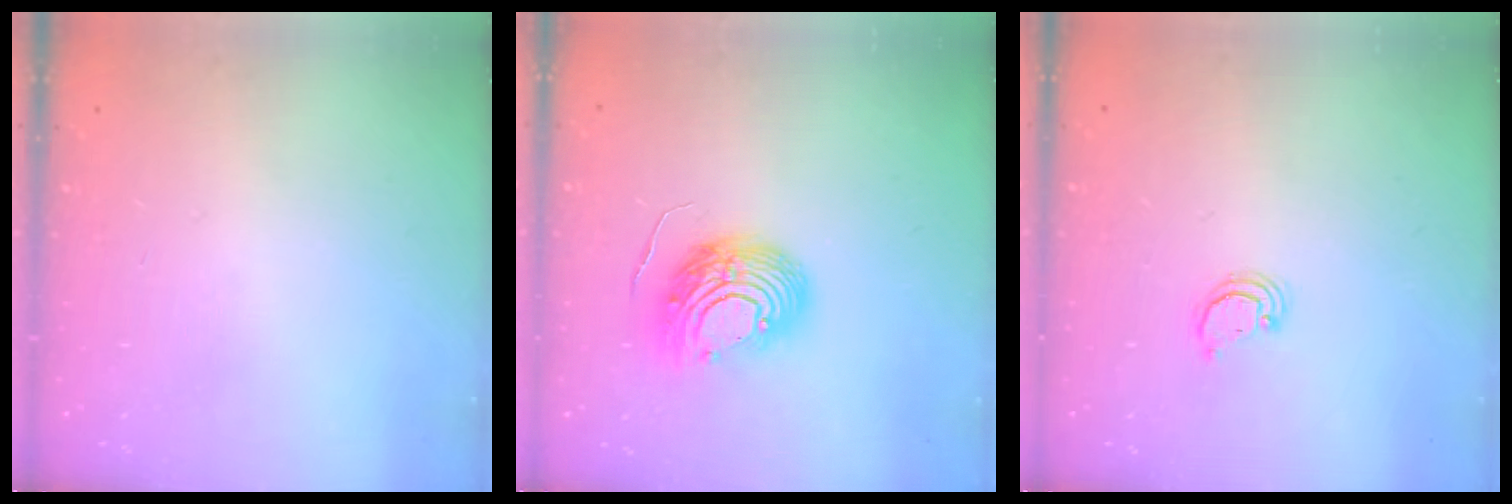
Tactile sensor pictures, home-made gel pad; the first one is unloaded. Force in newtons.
{"total": 13.3, "press": 13.1, "slide": 2.3}
{"total": 2.4, "press": 2.4, "slide": 0.2}